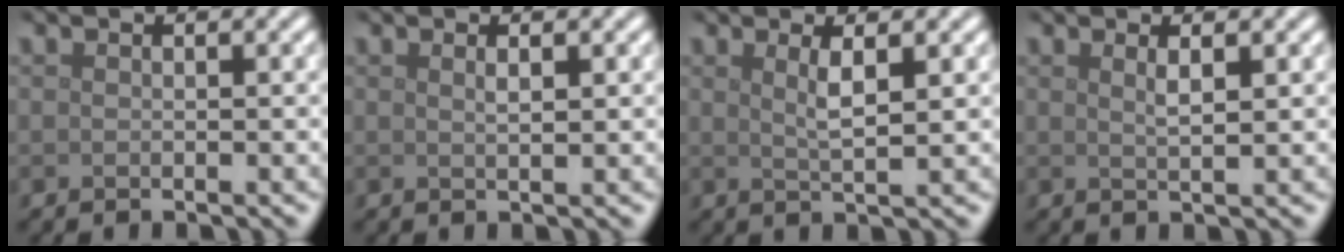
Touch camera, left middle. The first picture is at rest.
{"total": 1.1, "force": [0.5, 0.3, 1.0], "torque": [-0.011, 0.003, 0.006]}
{"total": 2.4, "force": [0.9, 0.5, 2.2], "torque": [-0.033, -0.001, 0.014]}
{"total": 1.5, "force": [0.7, 0.3, 1.3], "torque": [-0.020, 0.001, 0.008]}